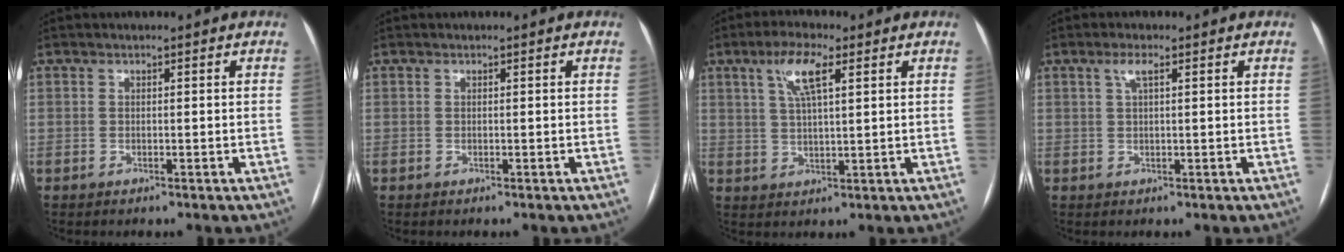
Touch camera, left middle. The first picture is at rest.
{"total": 0.0}
{"total": 6.4, "force": [3.0, 1.3, 5.5], "torque": [-0.110, 0.011, 0.056]}
{"total": 2.0, "force": [1.0, 0.3, 1.8], "torque": [-0.040, 0.008, 0.019]}